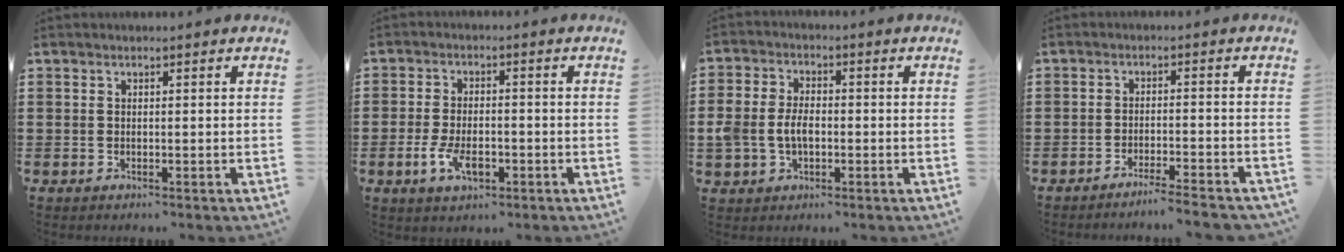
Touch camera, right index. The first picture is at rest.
{"total": 5.3, "force": [-1.9, 2.7, 4.0], "torque": [-0.088, 0.002, -0.038]}
{"total": 5.1, "force": [-0.8, 3.5, 3.6], "torque": [-0.089, 0.001, -0.018]}
{"total": 3.2, "force": [-3.0, -0.4, 1.0], "torque": [-0.018, -0.002, -0.061]}